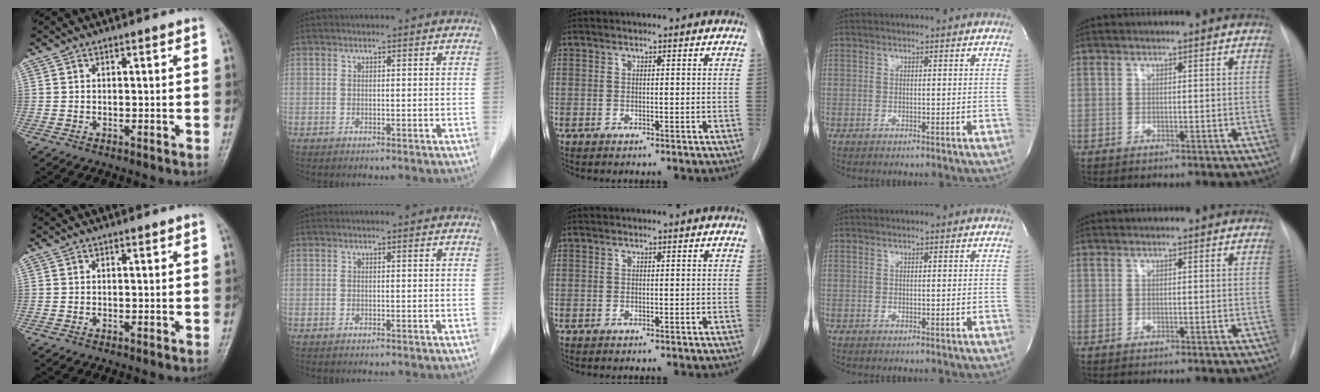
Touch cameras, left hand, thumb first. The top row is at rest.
{}